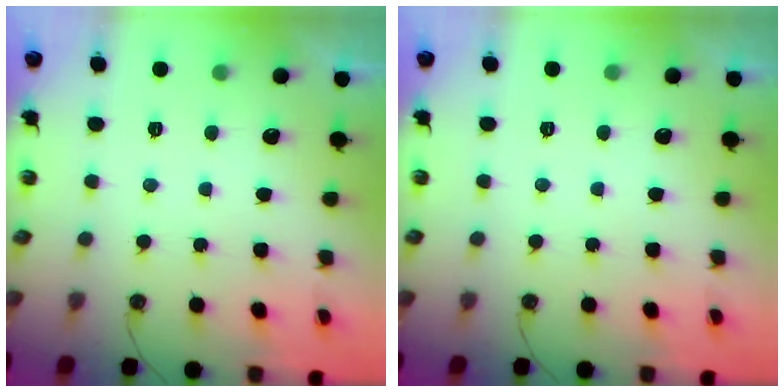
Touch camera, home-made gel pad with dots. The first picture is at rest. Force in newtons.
{"total": 1.0, "press": 0.4, "slide": 1.0}